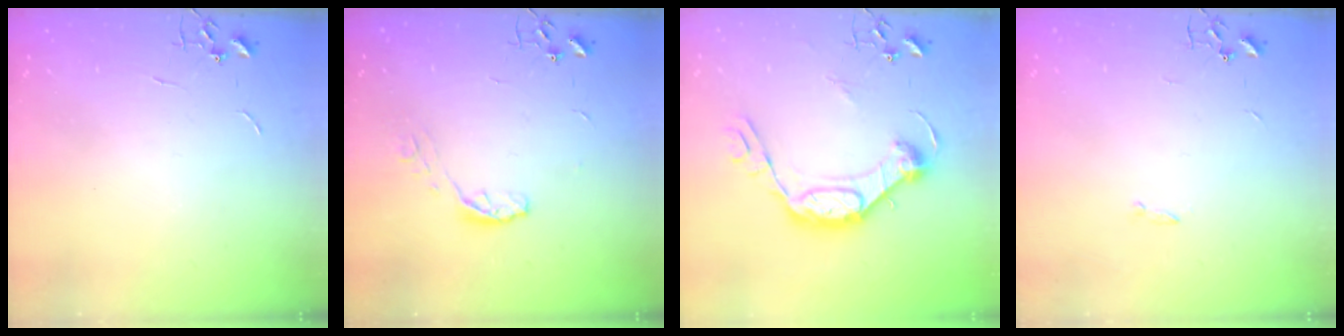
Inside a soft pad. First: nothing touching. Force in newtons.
{"total": 6.5, "press": 6.5, "slide": 0.5}
{"total": 15.0, "press": 14.9, "slide": 0.6}
{"total": 1.1, "press": 1.0, "slide": 0.3}